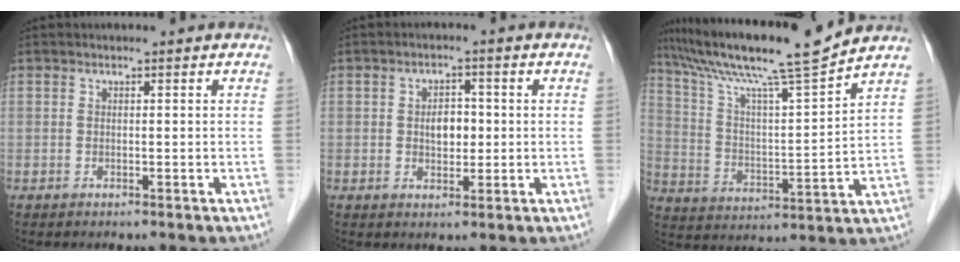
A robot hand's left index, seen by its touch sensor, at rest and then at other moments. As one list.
[{"total": 3.6, "force": [0.1, 2.3, 2.8], "torque": [-0.044, 0.008, 0.004]}, {"total": 16.0, "force": [13.6, -1.3, 8.2], "torque": [-0.151, 0.000, 0.229]}]